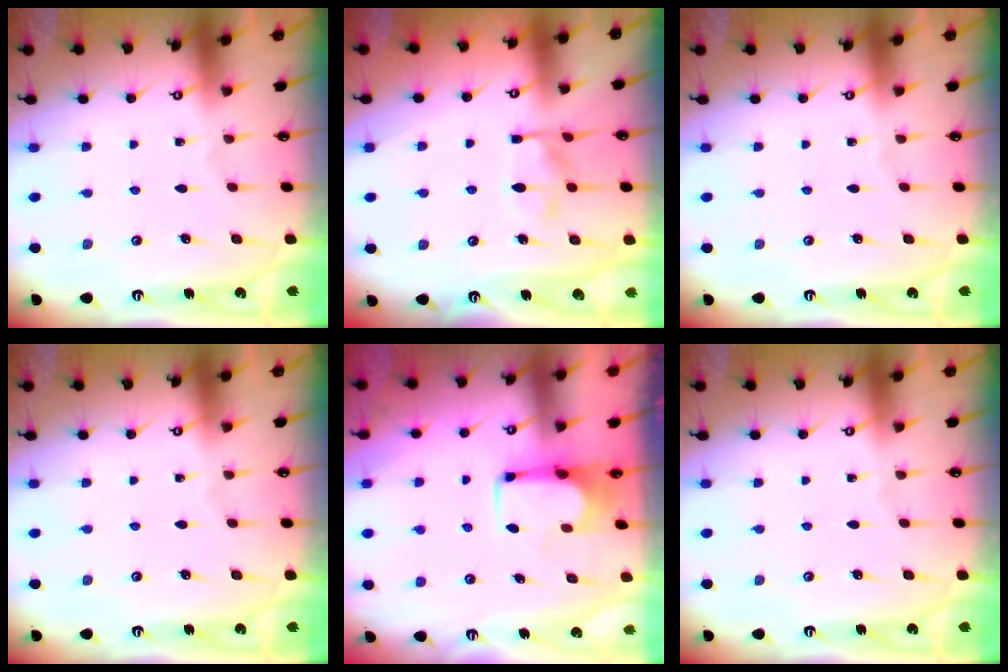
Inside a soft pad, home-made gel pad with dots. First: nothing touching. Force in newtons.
{"total": 11.1, "press": 11.0, "slide": 1.1}
{"total": 0.0}
{"total": 0.0}
{"total": 3.5, "press": 3.5, "slide": 0.2}
{"total": 0.0}